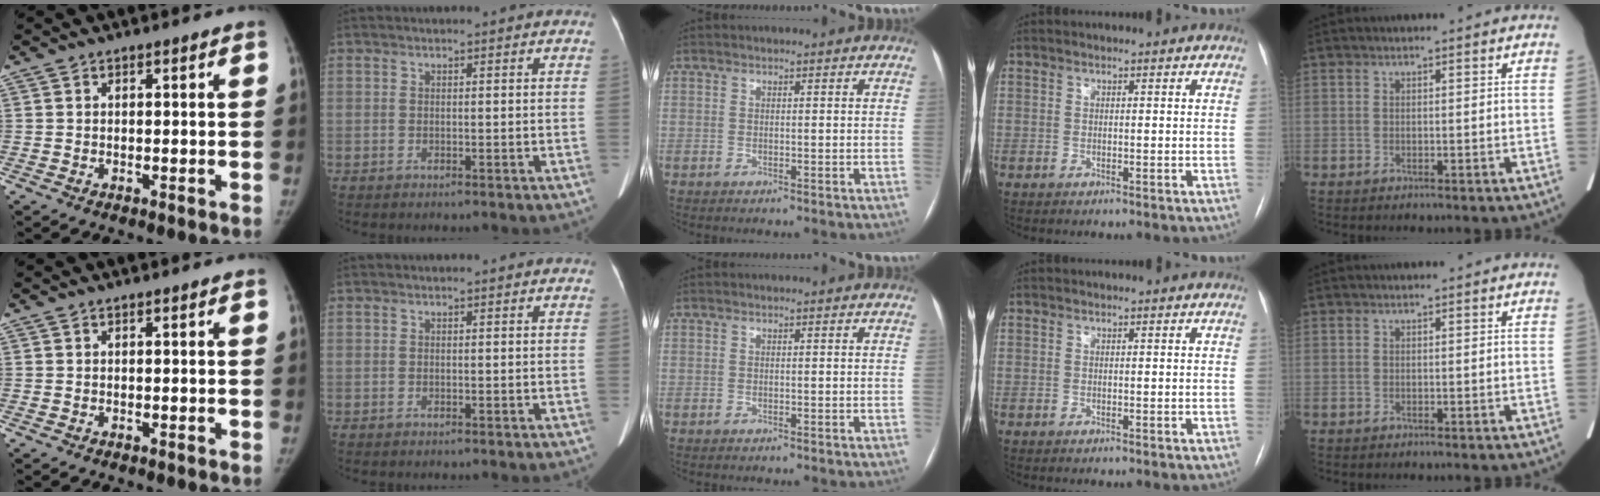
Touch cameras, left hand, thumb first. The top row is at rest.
{}